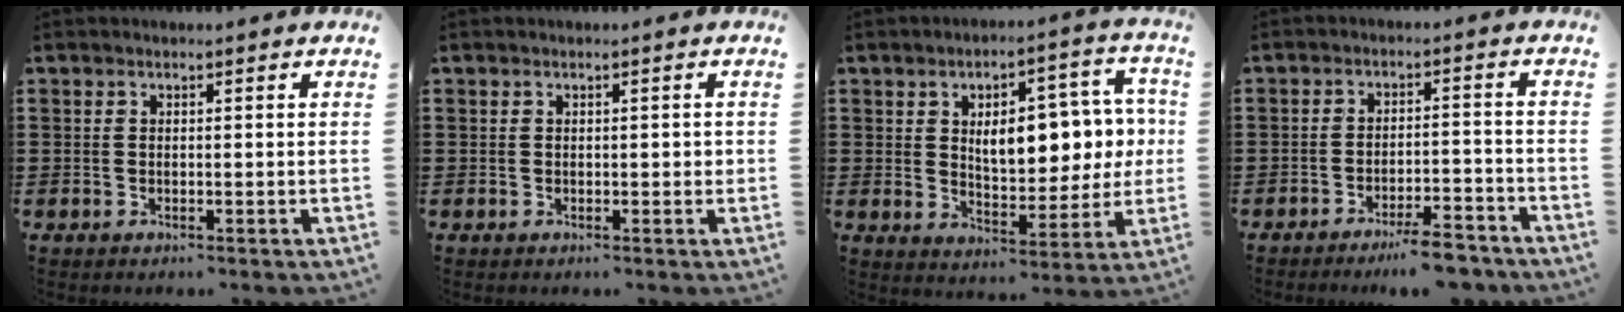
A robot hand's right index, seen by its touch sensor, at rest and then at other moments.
{"total": 0.8, "force": [-0.1, 0.4, 0.7], "torque": [-0.012, 0.002, -0.003]}
{"total": 9.6, "force": [1.6, 5.2, 7.9], "torque": [-0.127, 0.005, 0.021]}
{"total": 5.6, "force": [-4.8, 0.4, 2.8], "torque": [-0.044, -0.005, -0.086]}